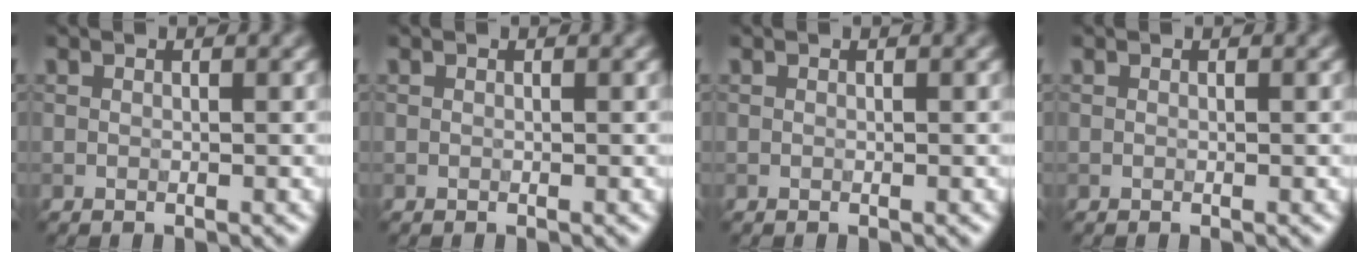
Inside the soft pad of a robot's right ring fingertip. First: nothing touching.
{"total": 0.0}
{"total": 0.0}
{"total": 0.0}